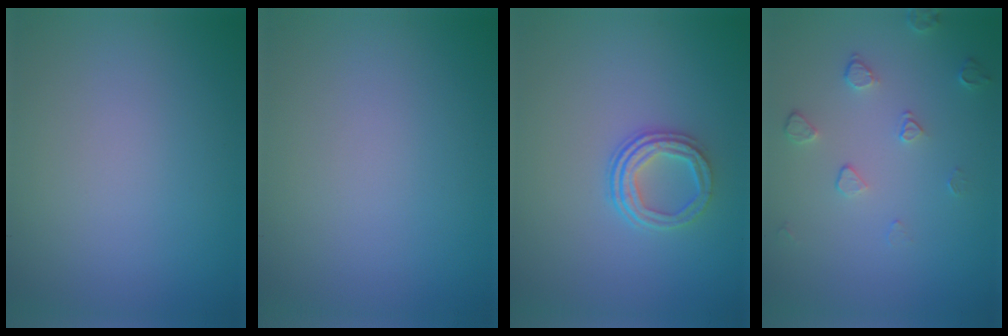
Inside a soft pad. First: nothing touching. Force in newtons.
{"total": 0.0}
{"total": 3.2, "press": 2.5, "slide": 2.0}
{"total": 1.6, "press": 1.1, "slide": 1.2}